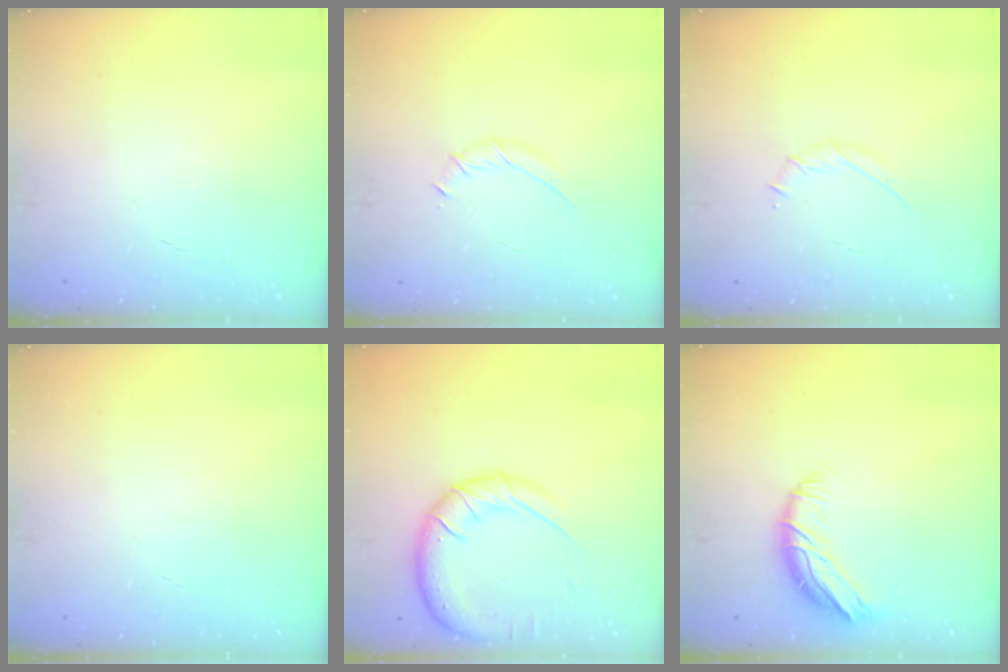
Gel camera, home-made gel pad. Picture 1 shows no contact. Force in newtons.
{"total": 3.8, "press": 3.7, "slide": 0.8}
{"total": 3.8, "press": 3.7, "slide": 1.1}
{"total": 0.0}
{"total": 16.7, "press": 16.6, "slide": 2.1}
{"total": 9.7, "press": 9.6, "slide": 1.3}